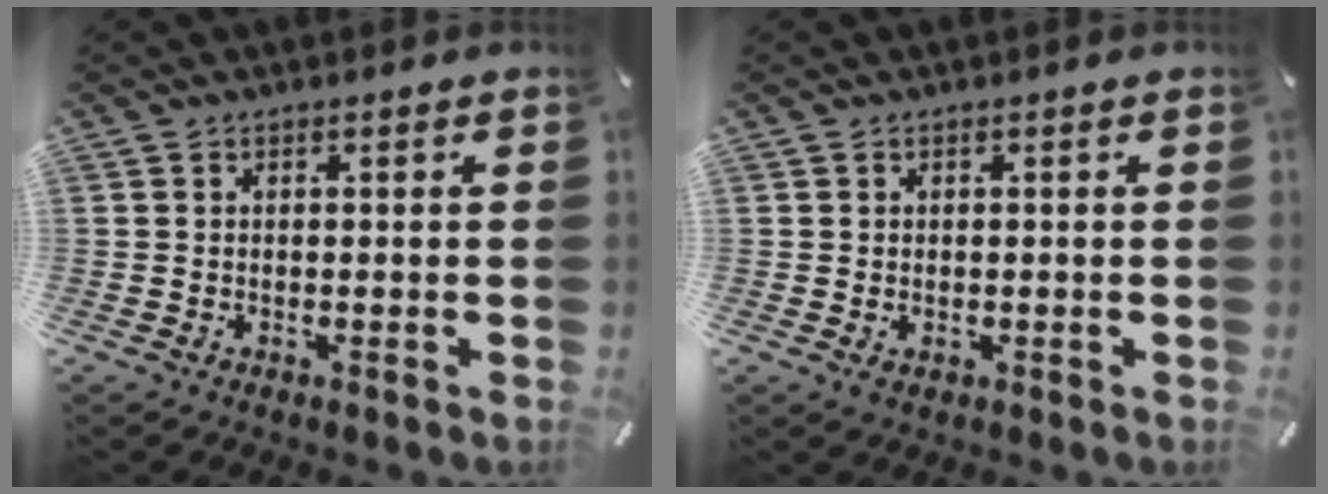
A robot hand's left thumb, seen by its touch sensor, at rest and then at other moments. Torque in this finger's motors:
{"motor_torque": [-0.24, -0.17, 0.24, 0.01, 0.05]}